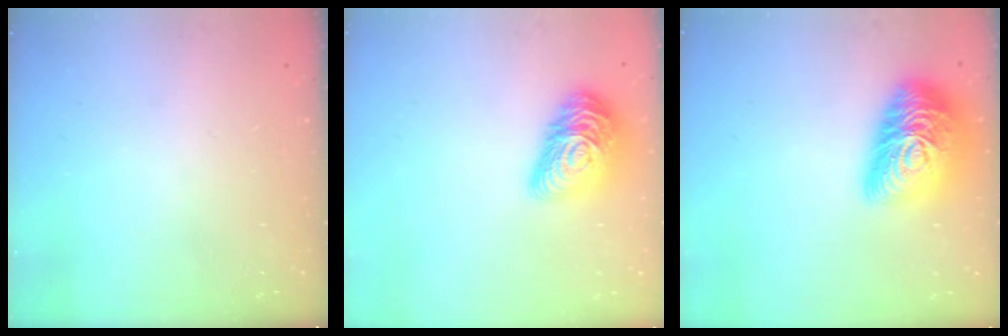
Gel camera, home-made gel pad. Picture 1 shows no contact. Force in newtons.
{"total": 16.6, "press": 16.6, "slide": 0.9}
{"total": 21.3, "press": 21.2, "slide": 1.0}